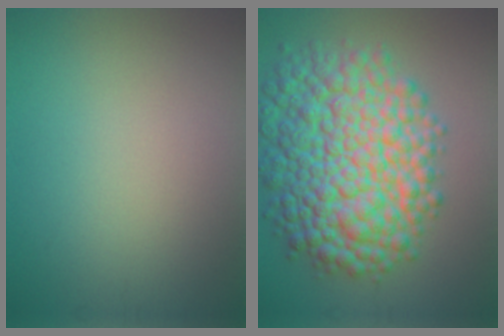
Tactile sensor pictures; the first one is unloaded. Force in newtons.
{"total": 12.2, "press": 12.2, "slide": 0.2}